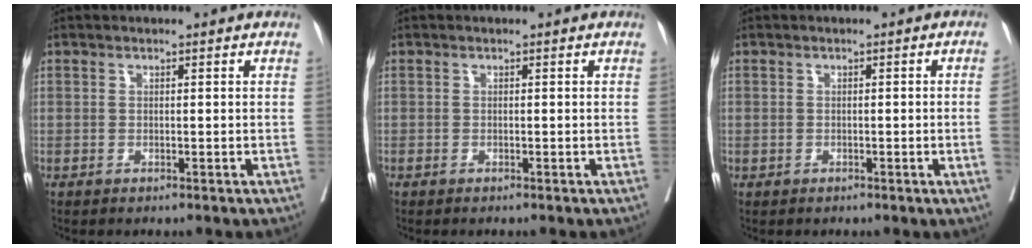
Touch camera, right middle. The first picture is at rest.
{"total": 0.0}
{"total": 1.8, "force": [-0.3, -0.5, 1.7], "torque": [-0.024, 0.002, -0.002]}